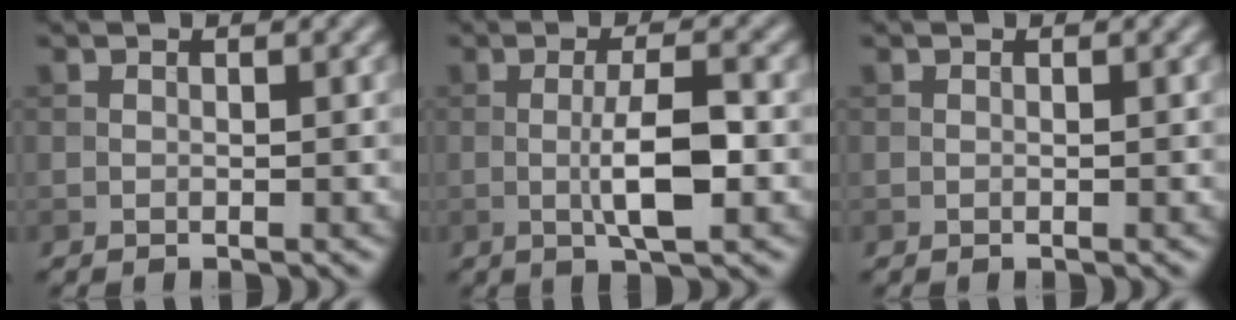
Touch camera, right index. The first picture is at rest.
{"total": 4.8, "force": [-0.7, 1.0, 4.6], "torque": [-0.085, 0.001, -0.016]}
{"total": 0.0}